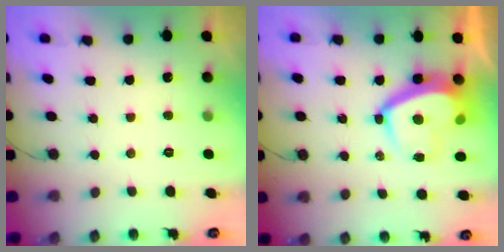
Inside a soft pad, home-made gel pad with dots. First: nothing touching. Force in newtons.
{"total": 10.6, "press": 10.6, "slide": 0.9}